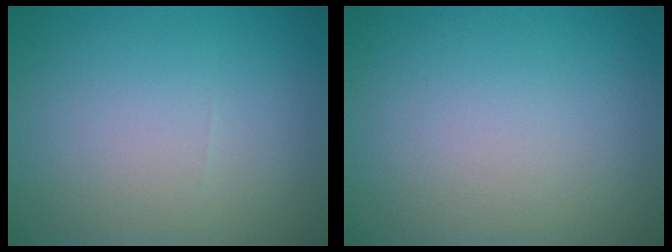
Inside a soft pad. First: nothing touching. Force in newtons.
{"total": 0.0}